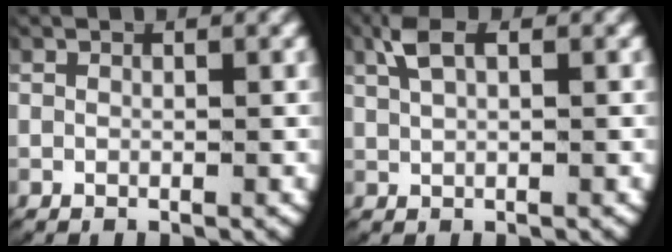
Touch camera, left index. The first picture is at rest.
{"total": 2.6, "force": [1.5, 0.8, 1.9], "torque": [-0.051, 0.007, 0.030]}